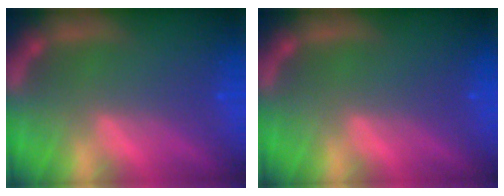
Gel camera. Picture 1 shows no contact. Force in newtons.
{"total": 0.0}